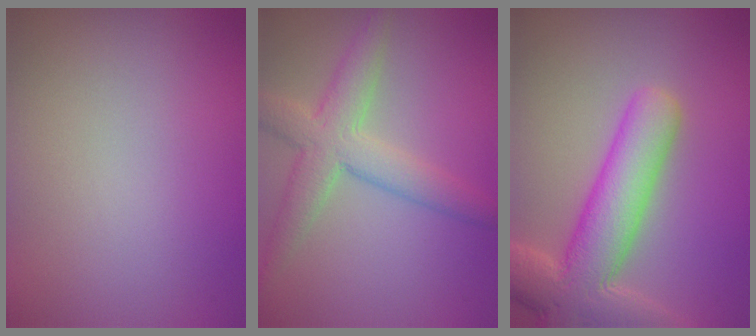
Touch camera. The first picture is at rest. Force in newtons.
{"total": 4.9, "press": 4.9, "slide": 0.3}
{"total": 8.5, "press": 8.5, "slide": 0.9}